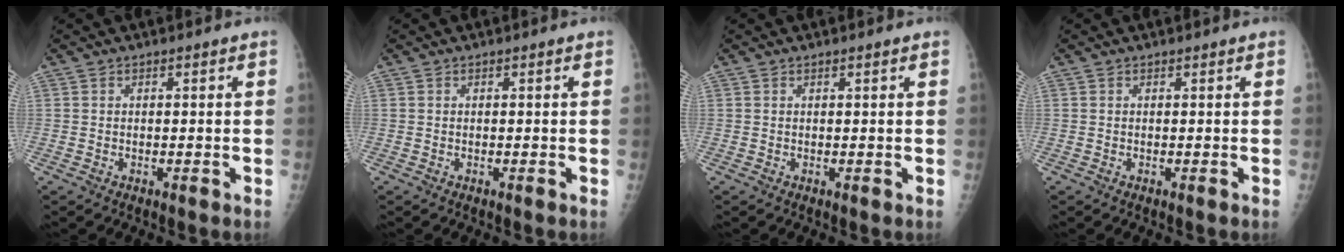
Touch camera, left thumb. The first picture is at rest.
{"total": 0.0}
{"total": 0.6, "force": [0.3, 0.0, 0.5], "torque": [-0.008, 0.002, 0.004]}
{"total": 0.0}